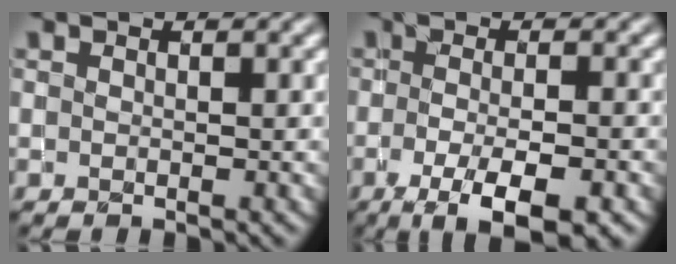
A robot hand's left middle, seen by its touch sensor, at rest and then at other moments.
{"total": 6.6, "force": [-3.1, 1.8, 5.5], "torque": [-0.085, -0.009, -0.045]}